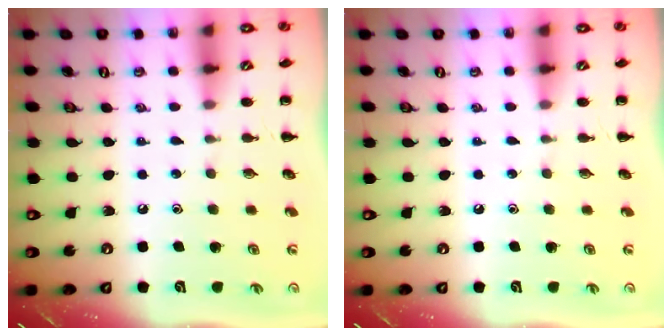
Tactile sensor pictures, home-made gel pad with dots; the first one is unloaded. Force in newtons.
{"total": 0.0}